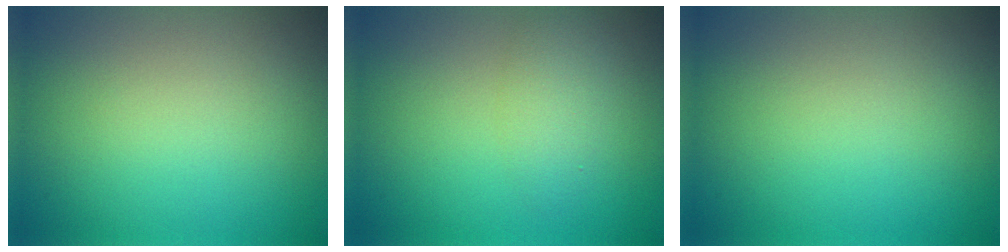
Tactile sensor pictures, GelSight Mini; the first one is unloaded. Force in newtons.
{"total": 2.2, "press": 2.2, "slide": 0.1}
{"total": 0.0}